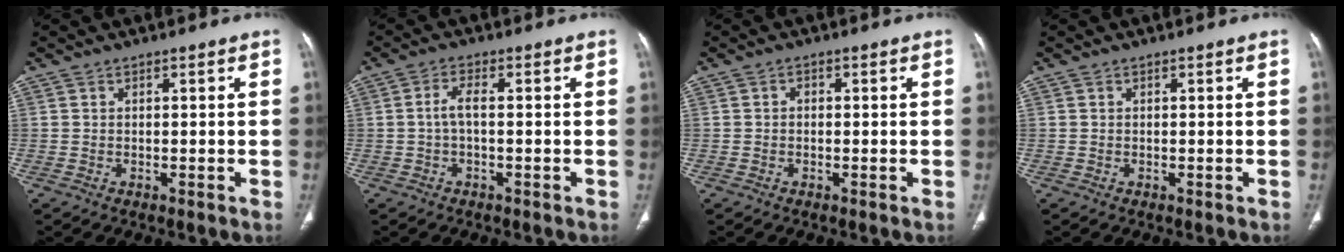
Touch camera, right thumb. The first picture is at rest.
{"total": 2.7, "force": [-0.2, 0.8, 2.6], "torque": [-0.058, 0.009, -0.006]}
{"total": 0.8, "force": [-0.1, 0.6, 0.5], "torque": [-0.003, 0.000, -0.006]}
{"total": 0.0}